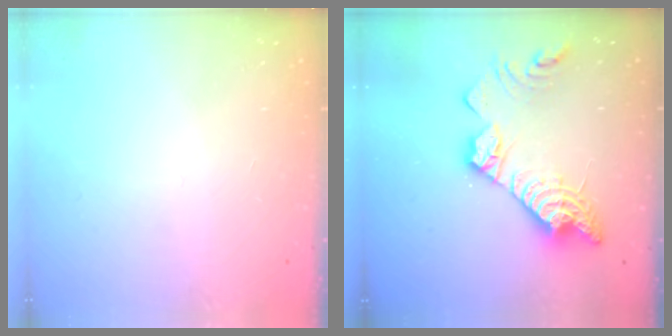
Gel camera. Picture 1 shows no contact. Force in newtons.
{"total": 17.4, "press": 17.4, "slide": 1.2}